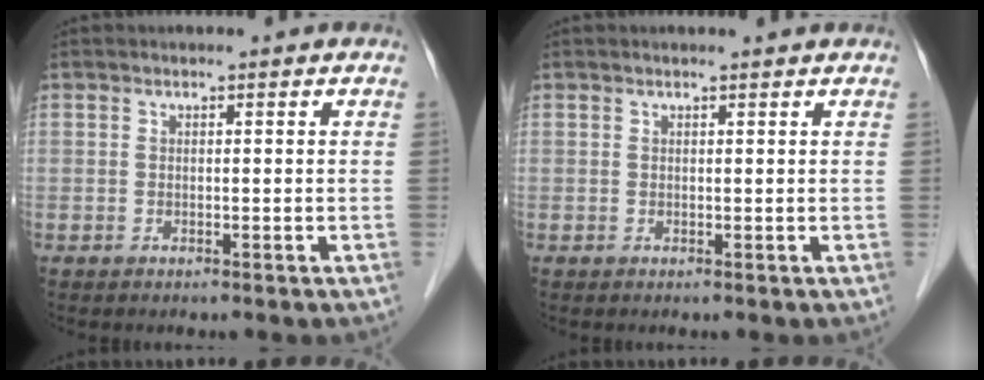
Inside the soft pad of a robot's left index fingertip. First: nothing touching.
{"total": 1.3, "force": [1.3, -0.1, 0.4], "torque": [-0.009, 0.005, 0.018]}